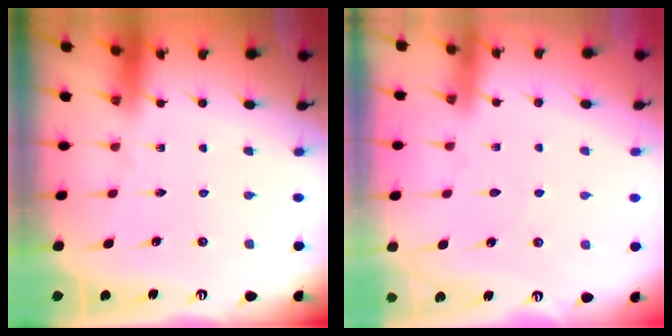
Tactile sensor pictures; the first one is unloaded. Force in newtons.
{"total": 2.5, "press": 2.5, "slide": 0.4}